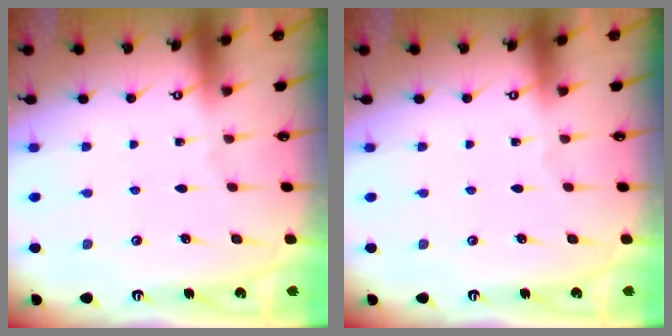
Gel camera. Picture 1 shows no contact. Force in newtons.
{"total": 0.0}